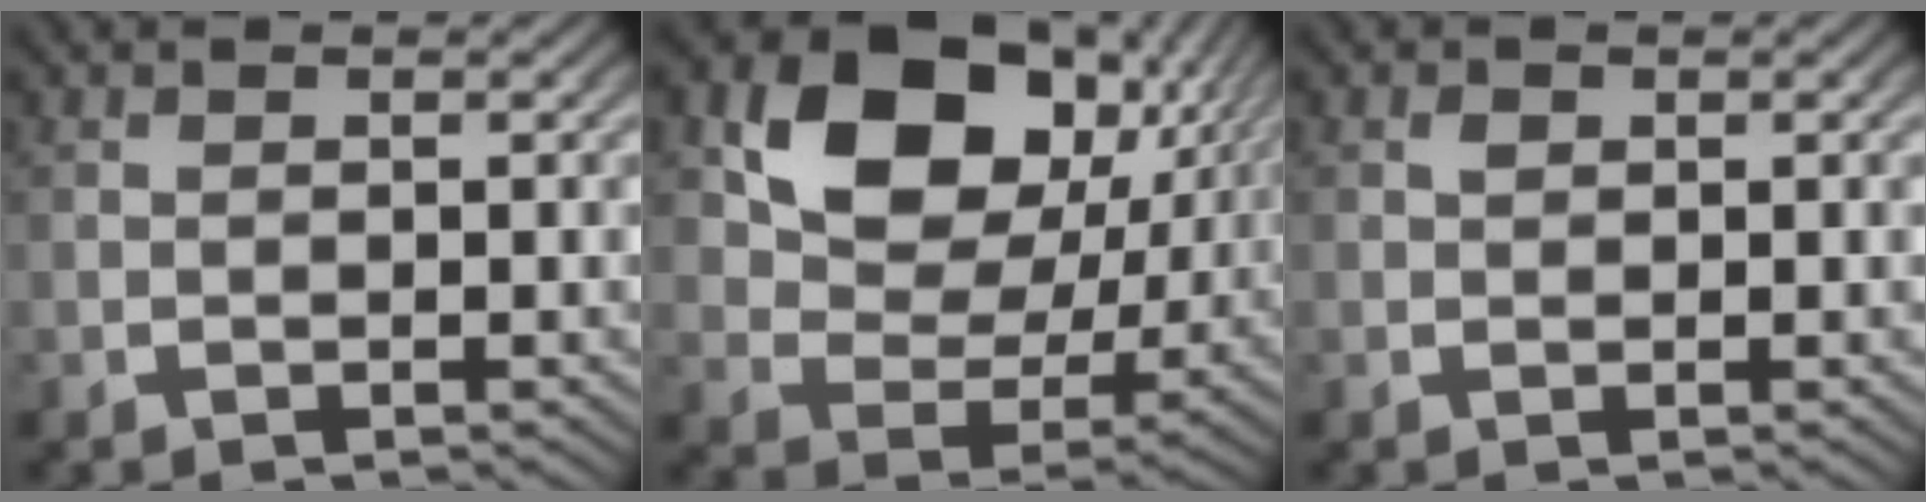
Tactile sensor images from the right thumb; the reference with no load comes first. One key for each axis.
{"total": 14.9, "fx": 4.8, "fy": 10.2, "fz": 9.8, "tx": -0.173, "ty": 0.015, "tz": 0.065}
{"total": 0.6, "fx": 0.3, "fy": 0.5, "fz": 0.2, "tx": 0.002, "ty": -0.001, "tz": 0.008}